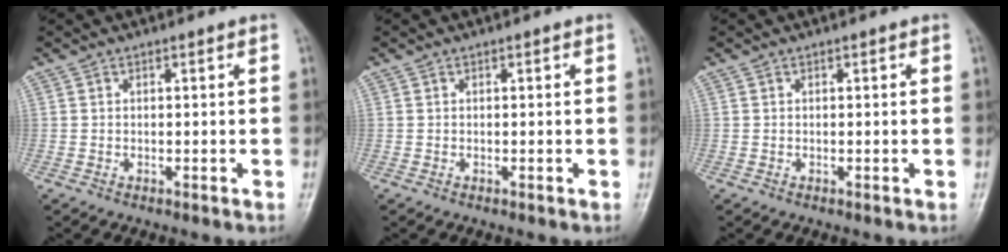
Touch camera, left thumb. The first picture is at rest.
{"total": 0.0}
{"total": 0.0}